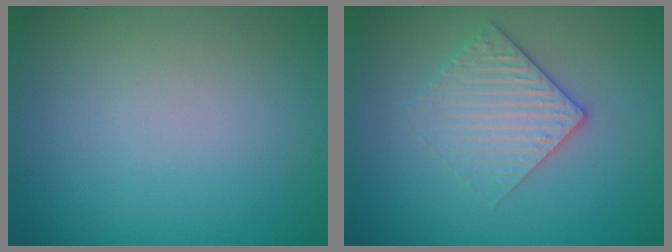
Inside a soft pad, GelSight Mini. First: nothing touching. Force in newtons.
{"total": 3.1, "press": 2.7, "slide": 1.4}